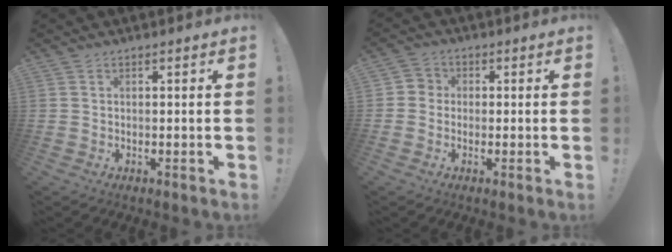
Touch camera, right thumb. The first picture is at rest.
{"total": 3.4, "force": [-0.9, 3.1, 1.0], "torque": [-0.009, 0.011, -0.017]}